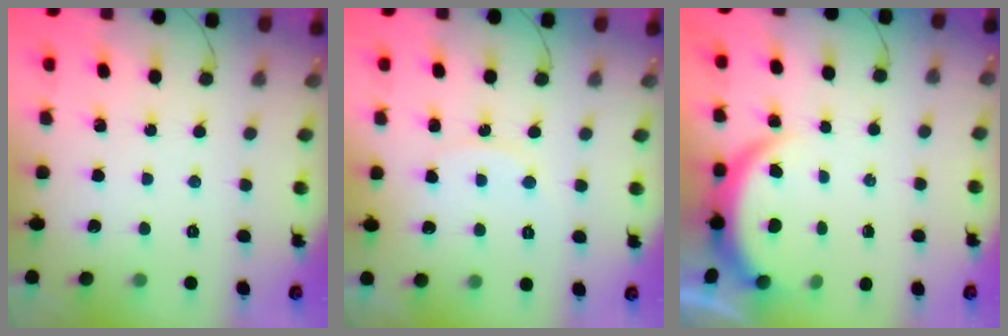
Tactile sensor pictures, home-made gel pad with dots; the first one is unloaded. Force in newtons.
{"total": 3.9, "press": 3.9, "slide": 0.7}
{"total": 3.8, "press": 3.8, "slide": 0.4}